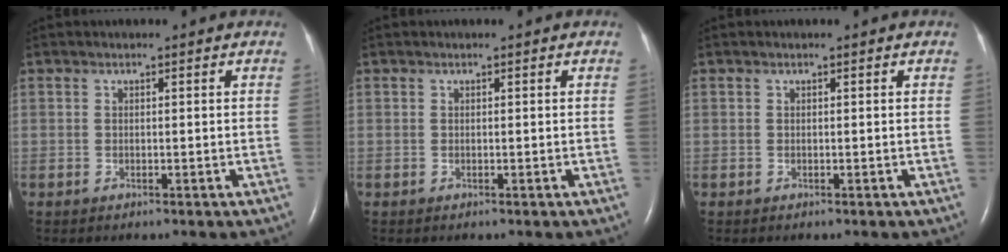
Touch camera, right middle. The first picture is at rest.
{"total": 0.0}
{"total": 0.0}